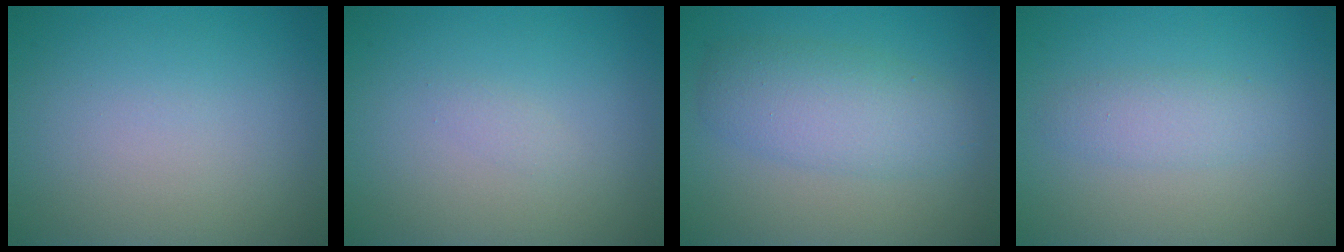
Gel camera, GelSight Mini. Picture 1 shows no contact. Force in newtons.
{"total": 0.7, "press": 0.6, "slide": 0.1}
{"total": 4.5, "press": 4.5, "slide": 0.1}
{"total": 1.9, "press": 1.9, "slide": 0.1}